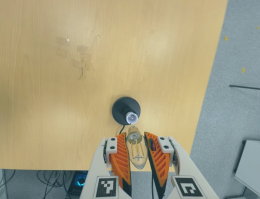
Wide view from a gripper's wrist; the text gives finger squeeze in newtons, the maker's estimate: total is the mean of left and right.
{"total": 19.9, "left": 21.5, "right": 18.3}